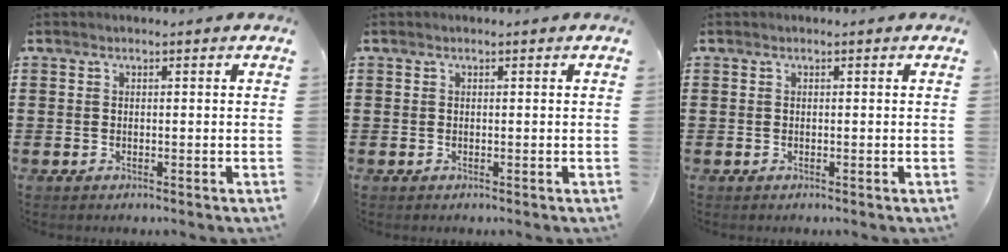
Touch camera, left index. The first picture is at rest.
{"total": 0.0}
{"total": 0.0}